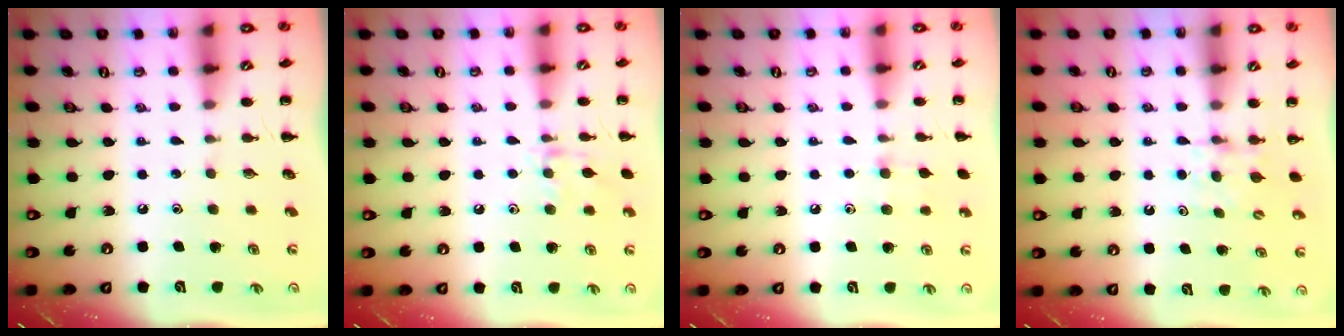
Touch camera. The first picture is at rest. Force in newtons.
{"total": 7.8, "press": 7.7, "slide": 1.3}
{"total": 5.5, "press": 5.0, "slide": 2.2}
{"total": 4.8, "press": 4.6, "slide": 1.5}